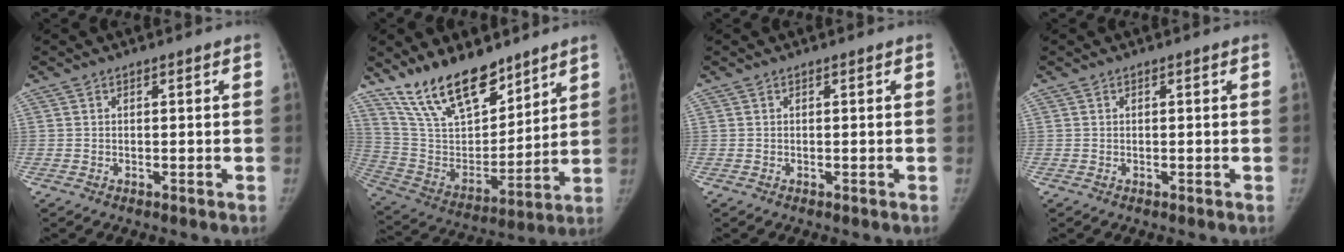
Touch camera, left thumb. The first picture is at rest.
{"total": 19.2, "force": [14.3, 8.1, 9.8], "torque": [-0.126, -0.075, 0.268]}
{"total": 0.0}
{"total": 0.0}